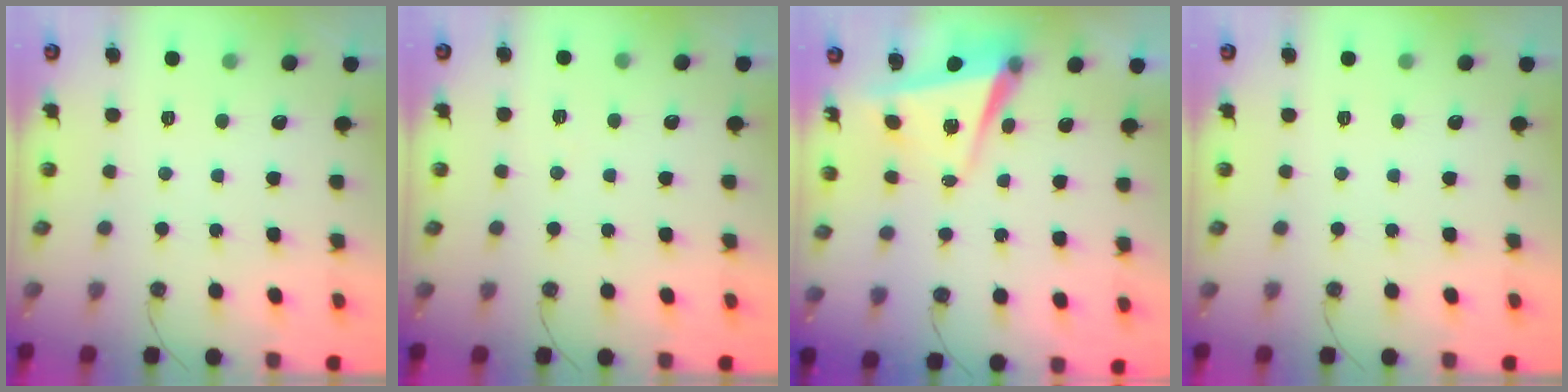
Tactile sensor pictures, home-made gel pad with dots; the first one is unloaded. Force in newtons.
{"total": 5.5, "press": 3.3, "slide": 4.4}
{"total": 5.4, "press": 5.3, "slide": 1.0}
{"total": 0.0}